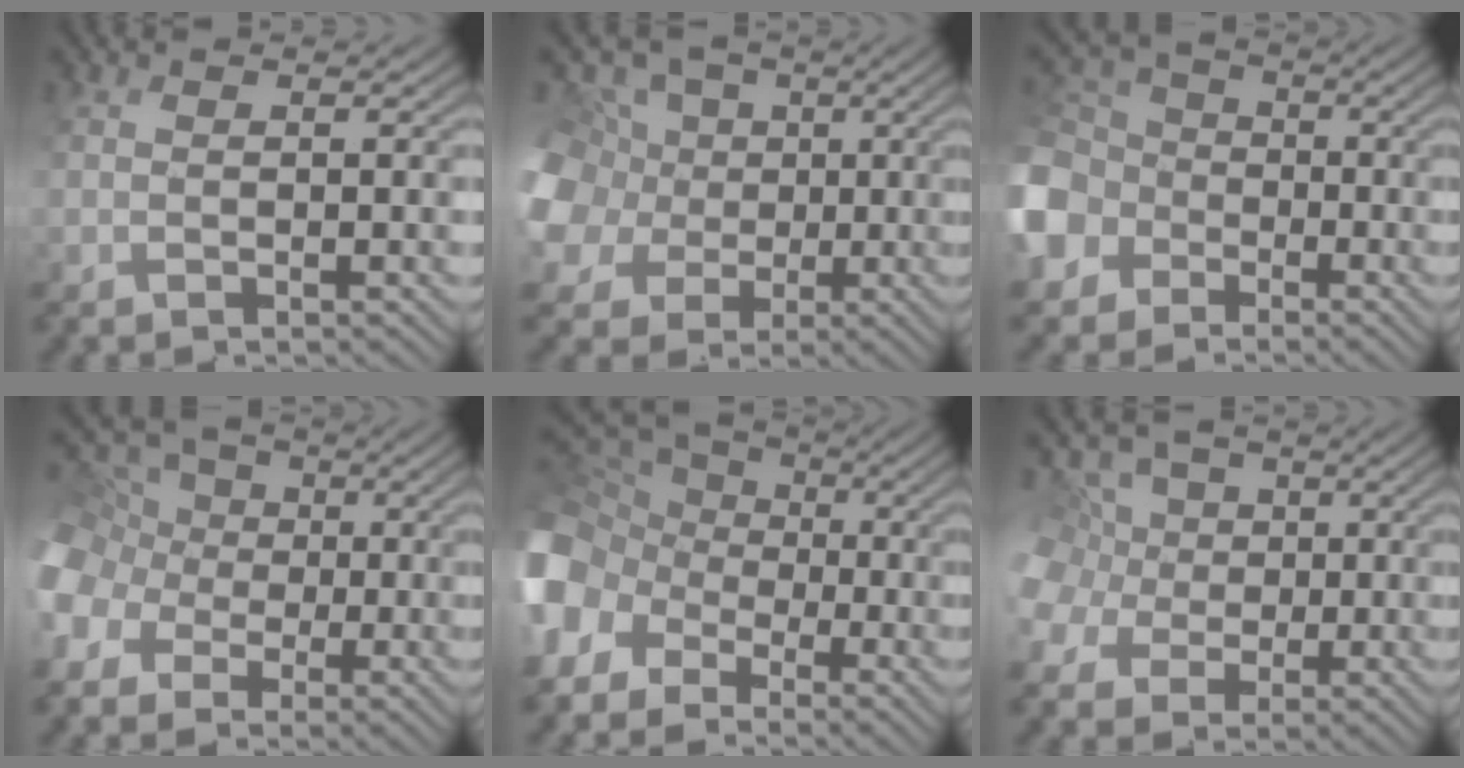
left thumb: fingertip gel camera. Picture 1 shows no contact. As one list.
[{"total": 11.3, "force": [0.1, 10.8, 3.3], "torque": [-0.166, 0.016, -0.015]}, {"total": 8.0, "force": [-3.6, 6.8, 2.0], "torque": [-0.103, -0.006, -0.084]}, {"total": 10.2, "force": [-4.2, 8.7, 3.2], "torque": [-0.141, -0.015, -0.086]}, {"total": 13.1, "force": [-5.2, 10.6, 5.7], "torque": [-0.210, -0.028, -0.085]}, {"total": 6.5, "force": [0.1, 6.4, 1.0], "torque": [-0.070, 0.020, -0.019]}]